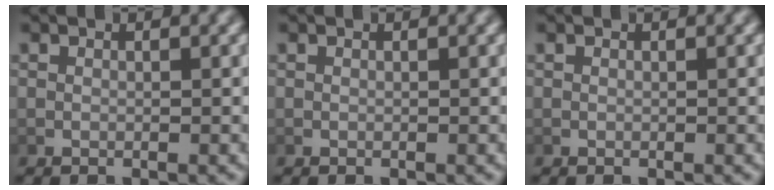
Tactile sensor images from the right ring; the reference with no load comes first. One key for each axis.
{"total": 0.0}
{"total": 0.0}